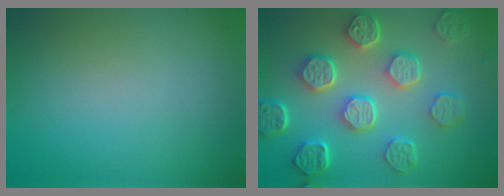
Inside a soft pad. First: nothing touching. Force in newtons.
{"total": 7.9, "press": 6.0, "slide": 5.1}